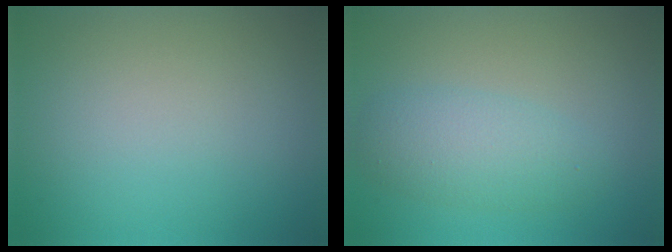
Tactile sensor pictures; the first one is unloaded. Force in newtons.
{"total": 3.5, "press": 3.5, "slide": 0.2}